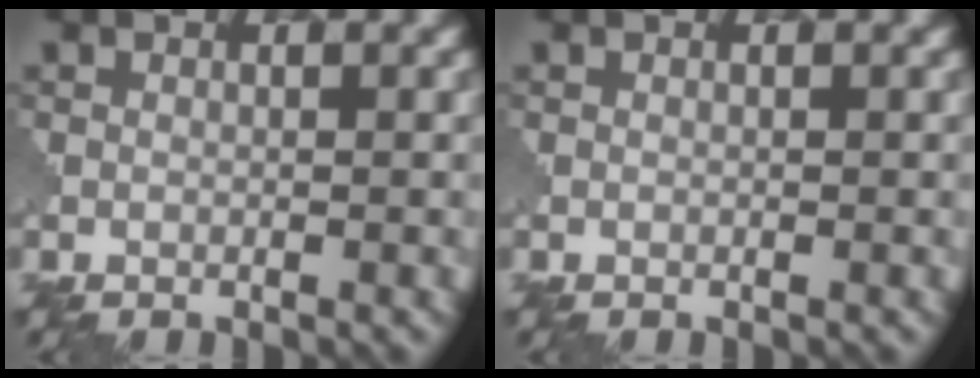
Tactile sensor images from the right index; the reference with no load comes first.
{"total": 0.0}